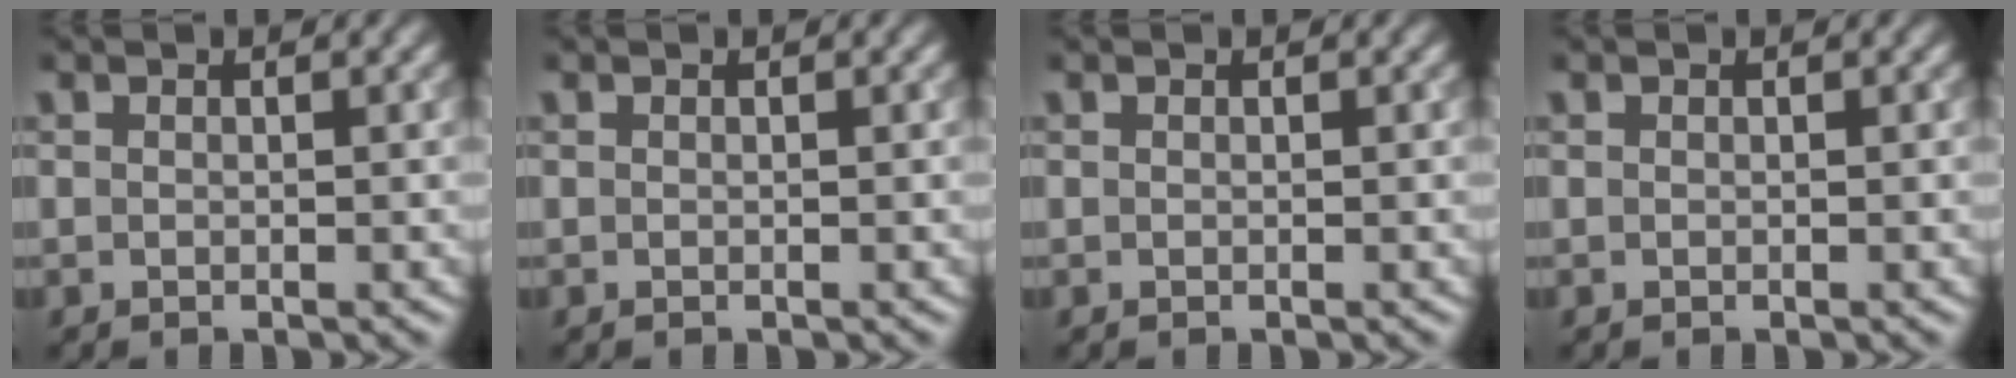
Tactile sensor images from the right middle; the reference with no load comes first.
{"total": 0.0}
{"total": 0.0}
{"total": 0.0}